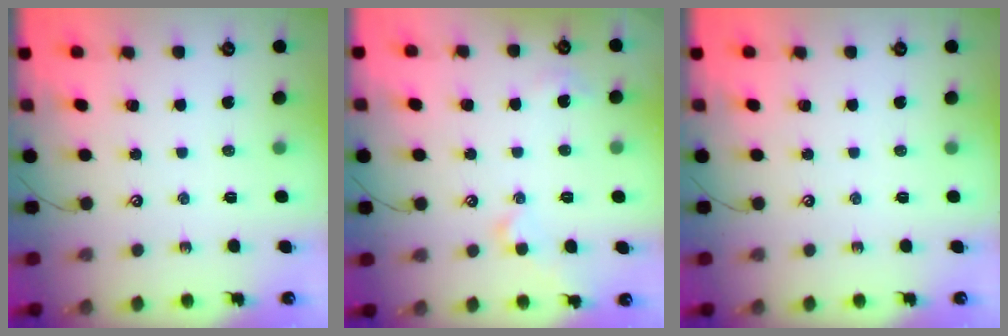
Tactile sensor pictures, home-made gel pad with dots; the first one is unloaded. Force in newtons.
{"total": 1.9, "press": 1.9, "slide": 0.5}
{"total": 0.0}